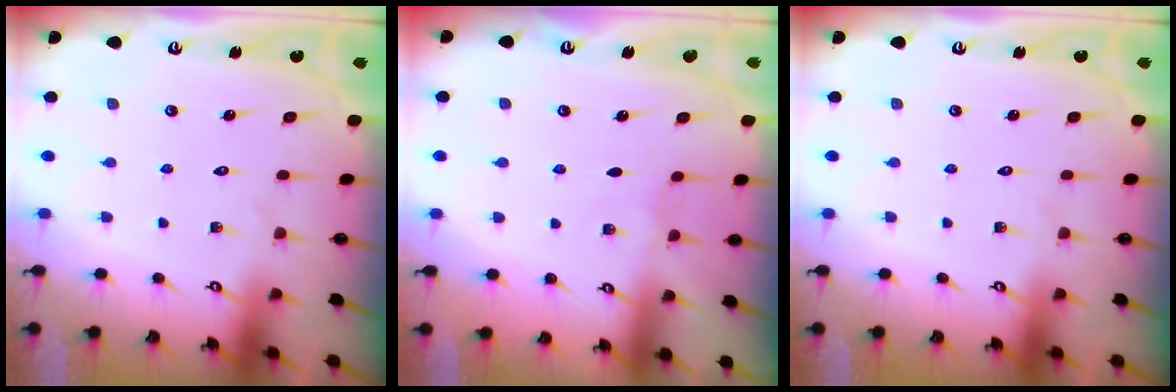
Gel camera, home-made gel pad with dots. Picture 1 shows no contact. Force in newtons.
{"total": 2.3, "press": 2.3, "slide": 0.4}
{"total": 0.0}